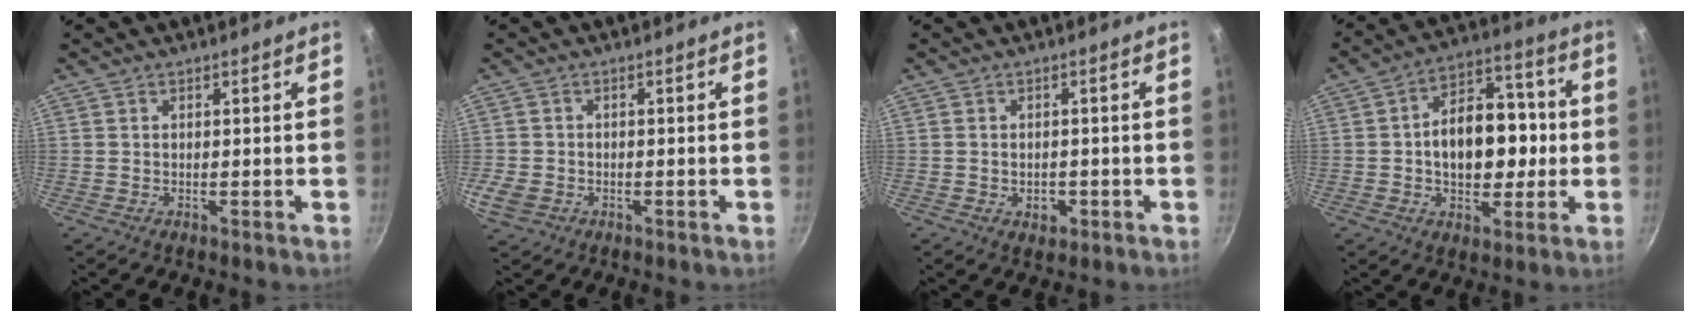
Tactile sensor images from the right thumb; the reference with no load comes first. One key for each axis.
{"total": 3.9, "fx": -1.4, "fy": 3.1, "fz": 1.9, "tx": -0.043, "ty": 0.005, "tz": -0.020}
{"total": 2.6, "fx": -0.8, "fy": 2.0, "fz": 1.4, "tx": -0.004, "ty": 0.005, "tz": -0.006}
{"total": 15.6, "fx": -0.4, "fy": 9.8, "fz": 12.0, "tx": -0.141, "ty": 0.033, "tz": -0.008}